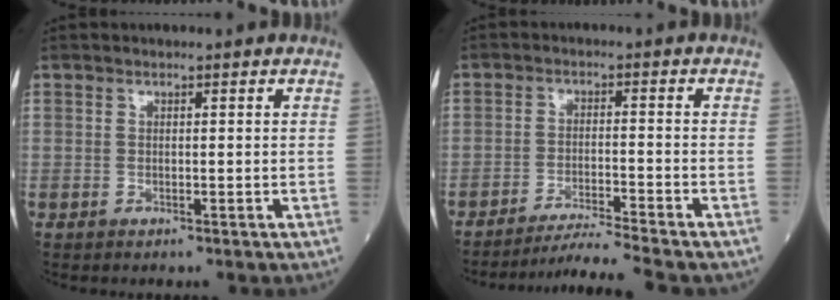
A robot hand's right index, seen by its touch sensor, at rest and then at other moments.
{"total": 7.7, "force": [-7.0, -2.2, 2.4], "torque": [-0.033, -0.023, -0.119]}